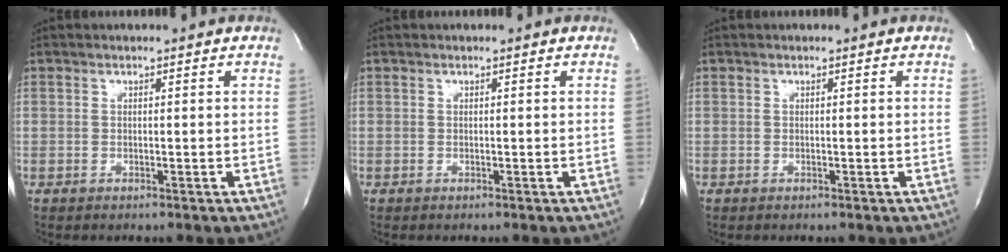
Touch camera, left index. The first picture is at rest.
{"total": 0.0}
{"total": 0.0}